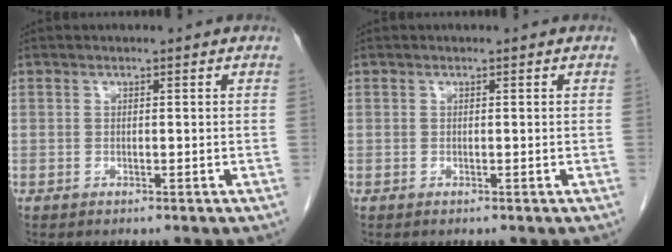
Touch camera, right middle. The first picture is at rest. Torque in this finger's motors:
{"motor_torque": [0.00, 0.00, 0.00, 0.00]}